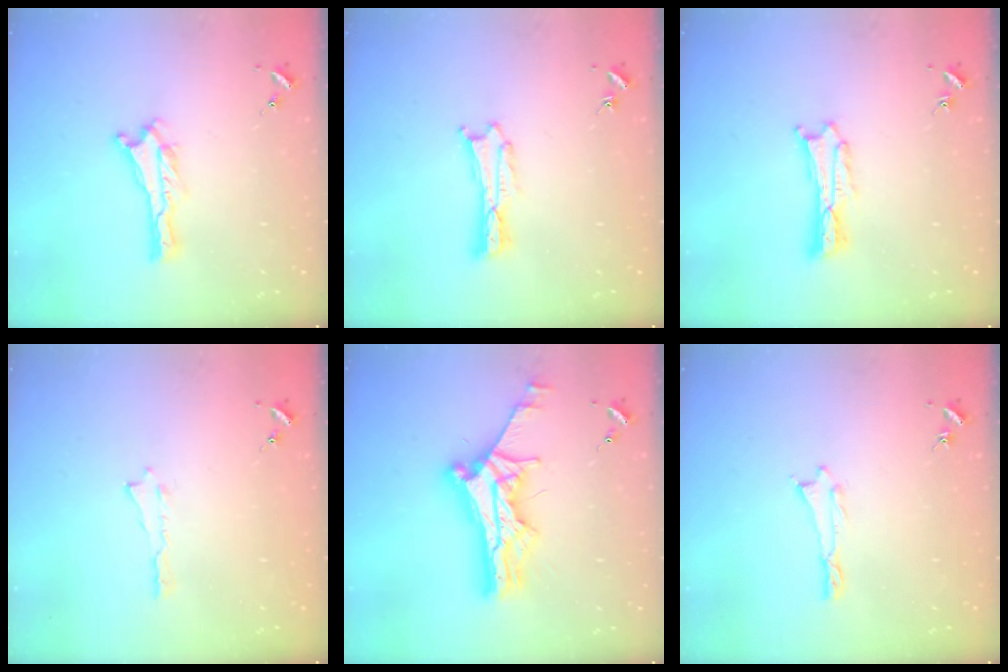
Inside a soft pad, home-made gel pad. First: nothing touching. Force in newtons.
{"total": 0.6, "press": 0.6, "slide": 0.2}
{"total": 1.2, "press": 1.2, "slide": 0.2}
{"total": 0.0}
{"total": 12.5, "press": 12.4, "slide": 1.4}
{"total": 0.0}